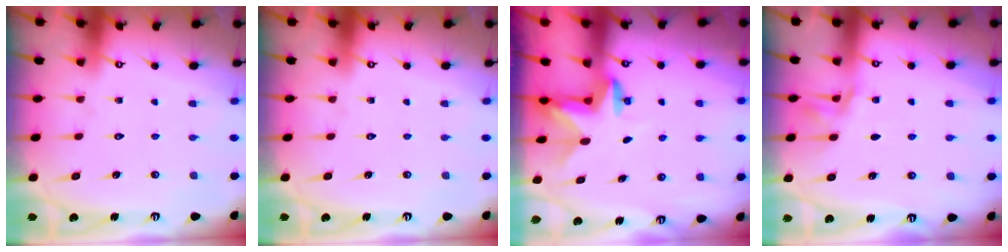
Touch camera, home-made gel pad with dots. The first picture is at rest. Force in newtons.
{"total": 0.0}
{"total": 2.5, "press": 2.5, "slide": 0.4}
{"total": 2.9, "press": 2.8, "slide": 0.4}